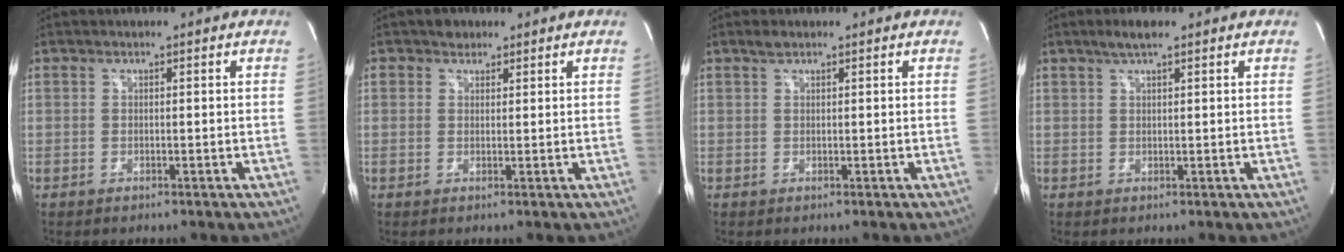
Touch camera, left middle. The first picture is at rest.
{"total": 1.9, "force": [1.2, 1.4, 0.3], "torque": [-0.005, 0.004, 0.016]}
{"total": 1.1, "force": [0.8, 0.4, 0.5], "torque": [-0.015, 0.006, 0.018]}
{"total": 3.0, "force": [2.1, 0.5, 2.1], "torque": [-0.046, 0.009, 0.039]}